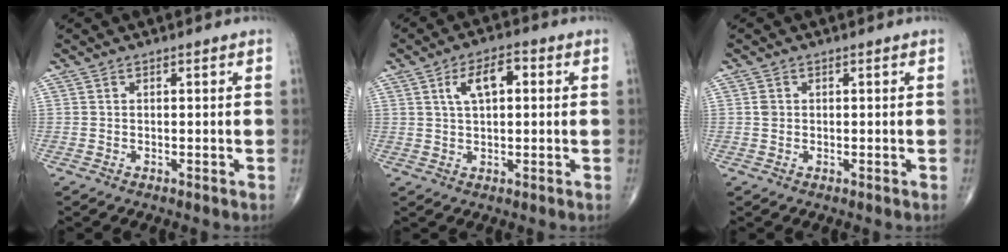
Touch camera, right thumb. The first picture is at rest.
{"total": 6.7, "force": [1.8, 3.2, 5.6], "torque": [-0.096, 0.010, 0.029]}
{"total": 1.1, "force": [0.1, 1.0, 0.5], "torque": [-0.008, 0.001, 0.004]}